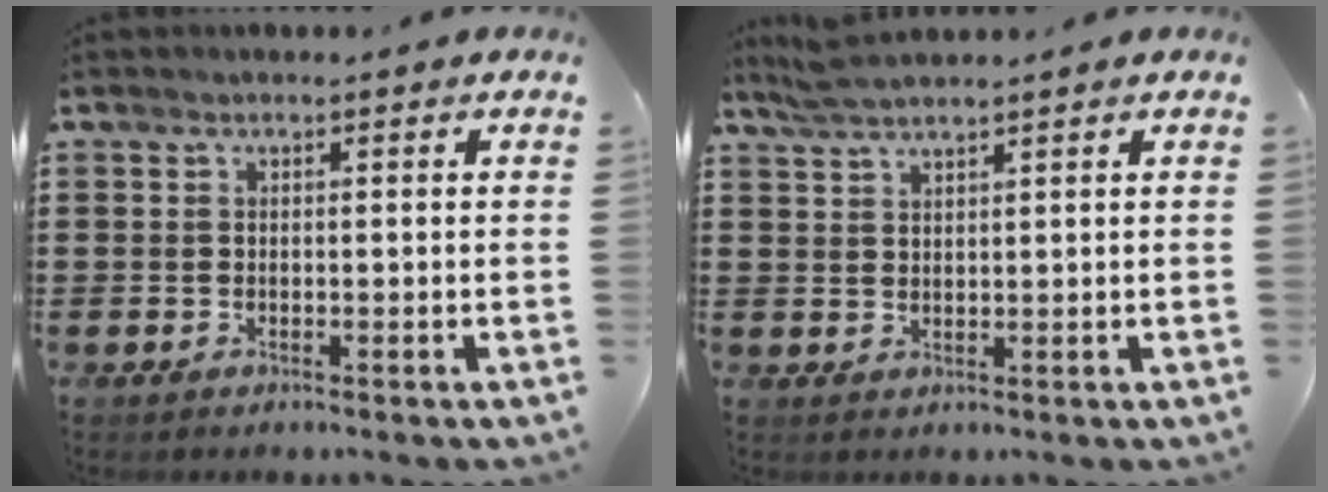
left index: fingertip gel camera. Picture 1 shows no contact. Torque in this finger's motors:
{"motor_torque": [0.69, -0.44, 0.12, 0.03]}